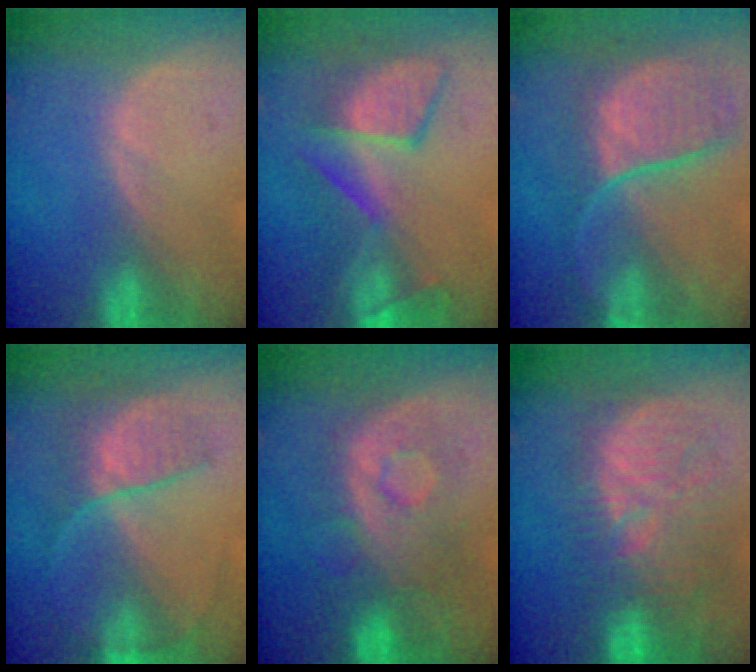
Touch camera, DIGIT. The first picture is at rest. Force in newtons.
{"total": 8.8, "press": 8.8, "slide": 0.6}
{"total": 9.1, "press": 8.7, "slide": 2.9}
{"total": 6.5, "press": 6.4, "slide": 1.0}
{"total": 8.3, "press": 8.3, "slide": 0.9}
{"total": 11.4, "press": 11.2, "slide": 2.4}